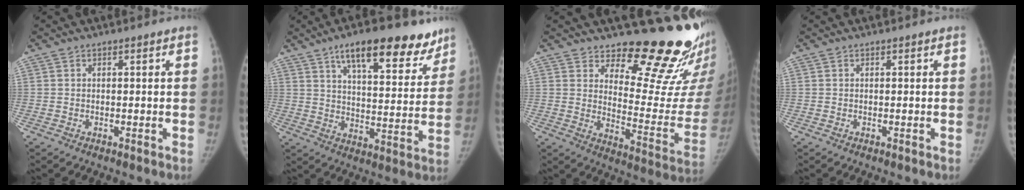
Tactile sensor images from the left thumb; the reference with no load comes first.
{"total": 19.1, "force": [12.6, 7.3, 12.4], "torque": [-0.127, -0.044, 0.186]}
{"total": 18.9, "force": [16.2, 5.9, 7.8], "torque": [-0.042, -0.169, 0.206]}
{"total": 0.0}